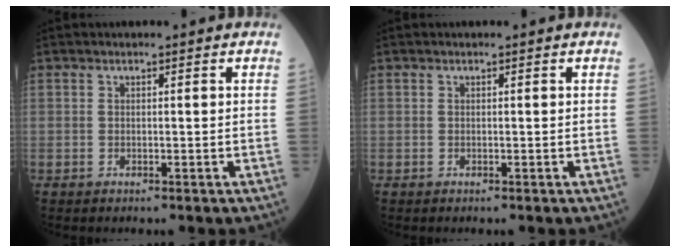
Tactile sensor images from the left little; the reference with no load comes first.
{"total": 0.0}